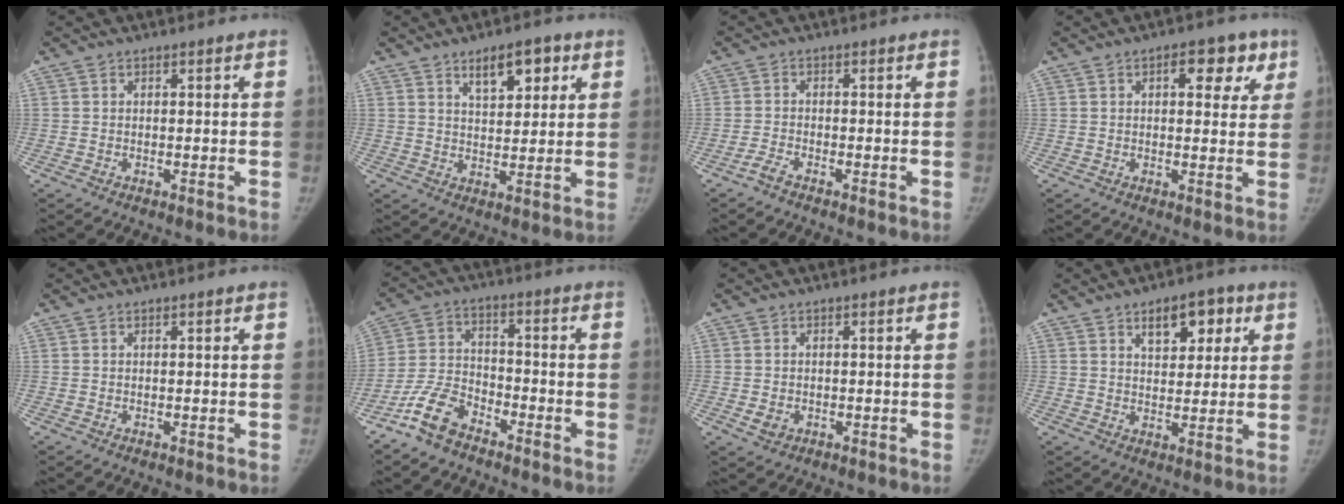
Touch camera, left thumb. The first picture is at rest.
{"total": 7.6, "force": [4.0, 3.6, 5.4], "torque": [-0.057, -0.019, 0.062]}
{"total": 1.8, "force": [-1.6, 0.1, 0.9], "torque": [-0.029, 0.003, -0.036]}
{"total": 7.8, "force": [3.4, 4.2, 5.5], "torque": [-0.032, -0.004, 0.036]}
{"total": 0.0}
{"total": 8.5, "force": [-6.0, 4.2, 4.2], "torque": [-0.087, 0.033, -0.124]}
{"total": 2.3, "force": [-0.7, 1.8, 1.2], "torque": [-0.017, 0.000, -0.005]}
{"total": 8.4, "force": [4.0, 4.8, 5.7], "torque": [-0.046, -0.012, 0.056]}